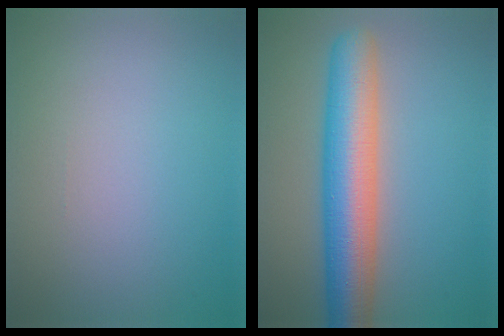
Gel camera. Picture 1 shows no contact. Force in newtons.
{"total": 8.6, "press": 8.6, "slide": 0.3}